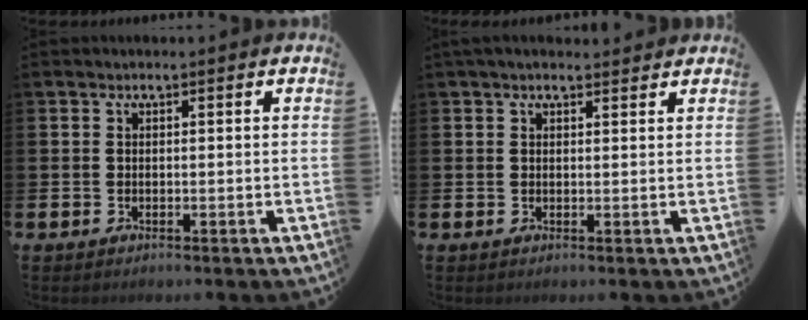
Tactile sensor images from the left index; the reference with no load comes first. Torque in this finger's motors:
{"motor_torque": [0.55, -1.59, 0.37, 0.02]}